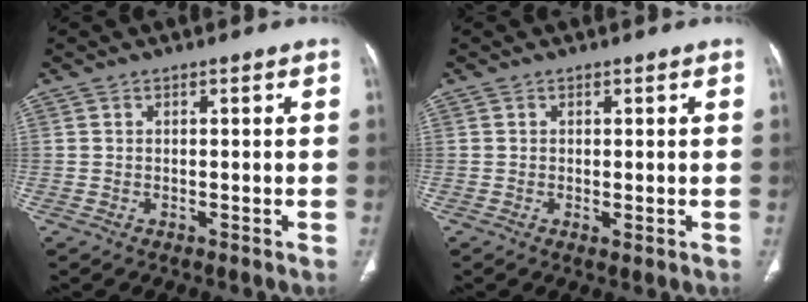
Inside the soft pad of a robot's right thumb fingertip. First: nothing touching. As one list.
[{"total": 0.8, "force": [-0.1, 0.3, 0.7], "torque": [-0.017, -0.005, 0.000]}]